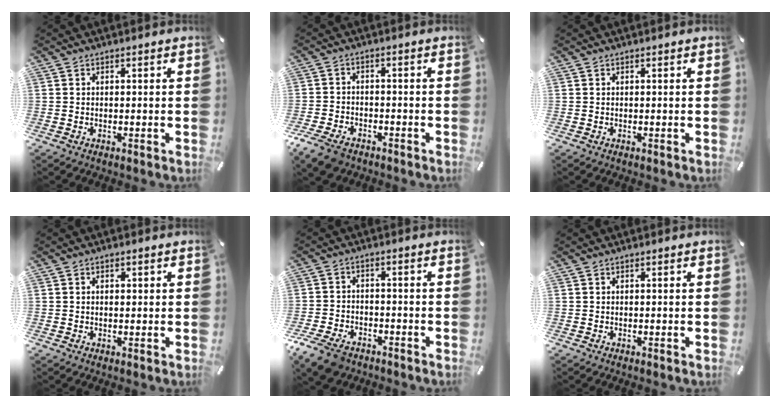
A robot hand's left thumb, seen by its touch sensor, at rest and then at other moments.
{"total": 5.8, "force": [-3.9, 3.5, 2.5], "torque": [-0.062, 0.013, -0.075]}
{"total": 0.0}
{"total": 1.2, "force": [0.2, 0.9, 0.8], "torque": [-0.010, 0.002, -0.001]}
{"total": 7.5, "force": [-5.0, 4.5, 3.4], "torque": [-0.077, 0.019, -0.094]}
{"total": 0.0}